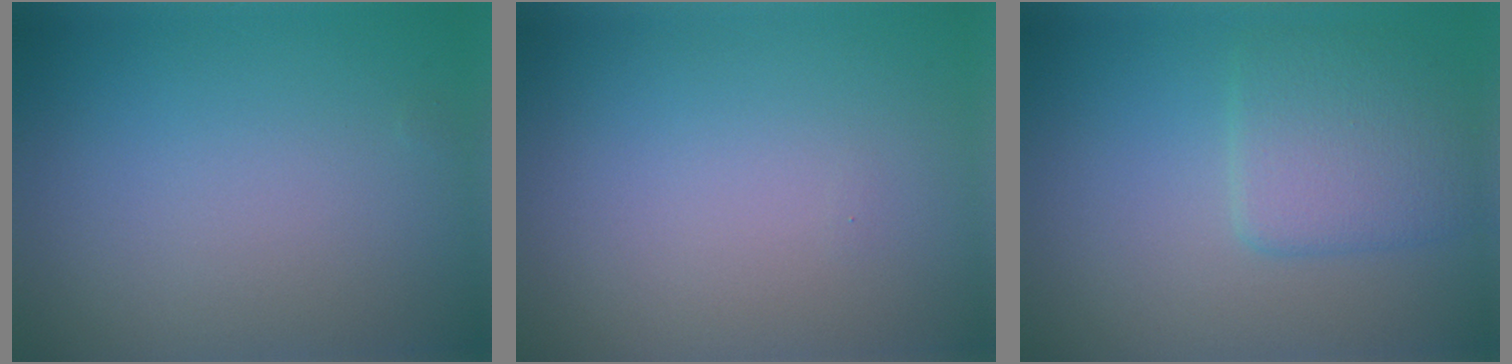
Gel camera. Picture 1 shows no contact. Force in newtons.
{"total": 0.0}
{"total": 3.9, "press": 3.9, "slide": 0.2}